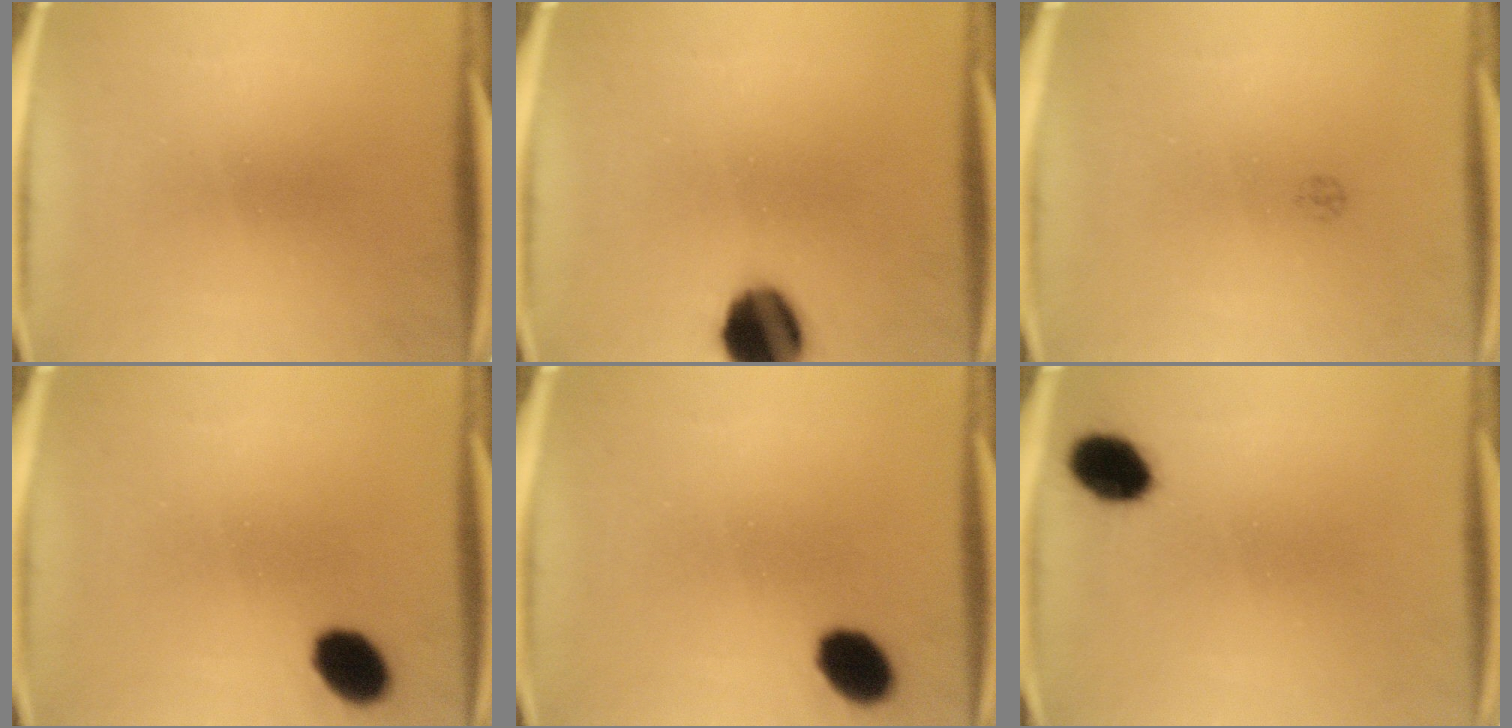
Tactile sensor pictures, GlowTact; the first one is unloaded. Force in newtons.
{"total": 12.5}
{"total": 1.0}
{"total": 7.3}
{"total": 7.3}
{"total": 7.1}